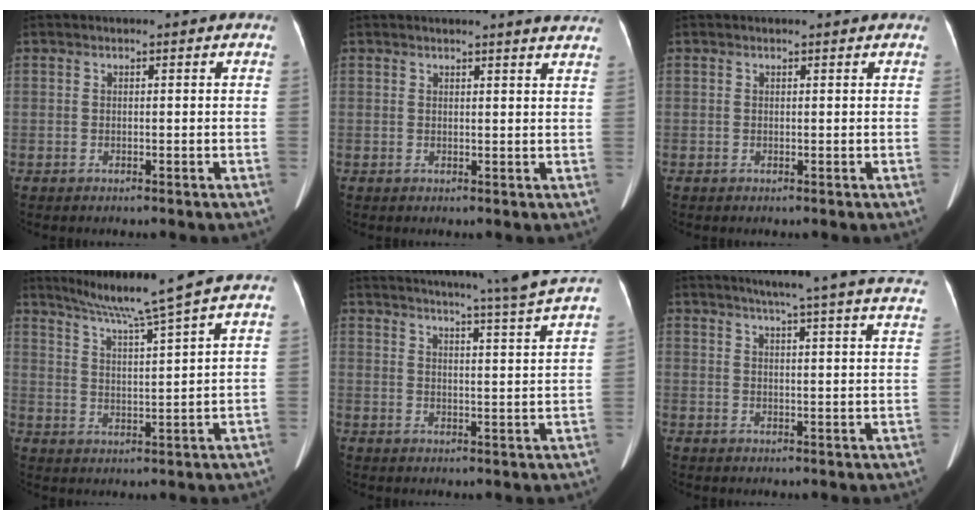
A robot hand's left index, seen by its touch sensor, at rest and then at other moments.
{"total": 6.4, "force": [6.1, -0.4, 2.2], "torque": [-0.024, -0.008, 0.042]}
{"total": 1.1, "force": [1.1, 0.0, 0.2], "torque": [-0.009, 0.007, 0.013]}
{"total": 9.4, "force": [7.9, -2.7, 4.4], "torque": [-0.076, -0.013, 0.131]}
{"total": 16.4, "force": [14.6, -2.6, 7.0], "torque": [-0.116, -0.049, 0.177]}
{"total": 22.9, "force": [20.4, -0.5, 10.4], "torque": [-0.151, -0.045, 0.235]}